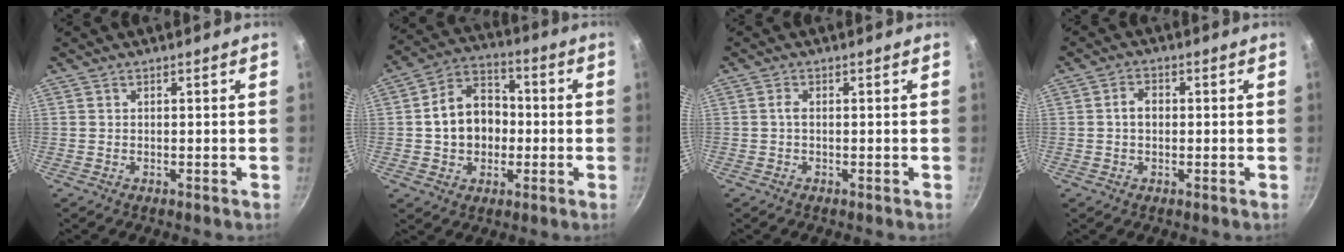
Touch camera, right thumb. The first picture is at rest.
{"total": 13.0, "force": [-0.4, 10.2, 8.1], "torque": [-0.105, 0.029, -0.014]}
{"total": 1.3, "force": [0.0, 0.7, 1.1], "torque": [-0.022, 0.004, -0.002]}
{"total": 3.5, "force": [0.0, 2.5, 2.4], "torque": [-0.031, 0.011, -0.003]}